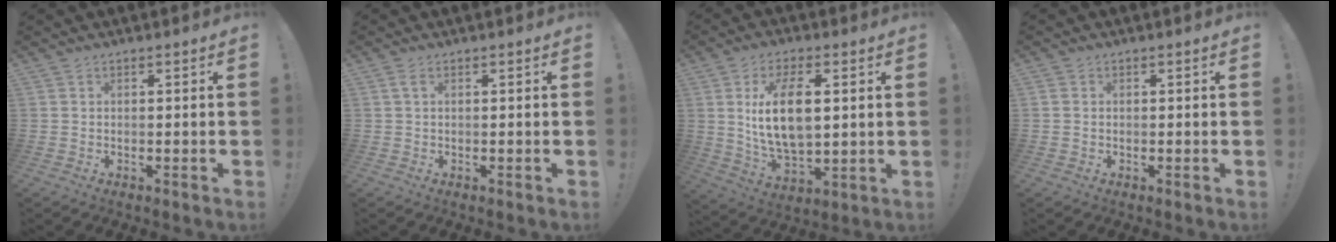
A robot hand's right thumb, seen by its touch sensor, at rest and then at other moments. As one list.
[{"total": 1.5, "force": [0.4, 0.4, 1.4], "torque": [-0.032, 0.003, 0.008]}, {"total": 14.3, "force": [3.0, 7.3, 12.0], "torque": [-0.214, -0.005, 0.048]}, {"total": 0.9, "force": [0.0, 0.9, 0.1], "torque": [-0.005, 0.005, 0.000]}]